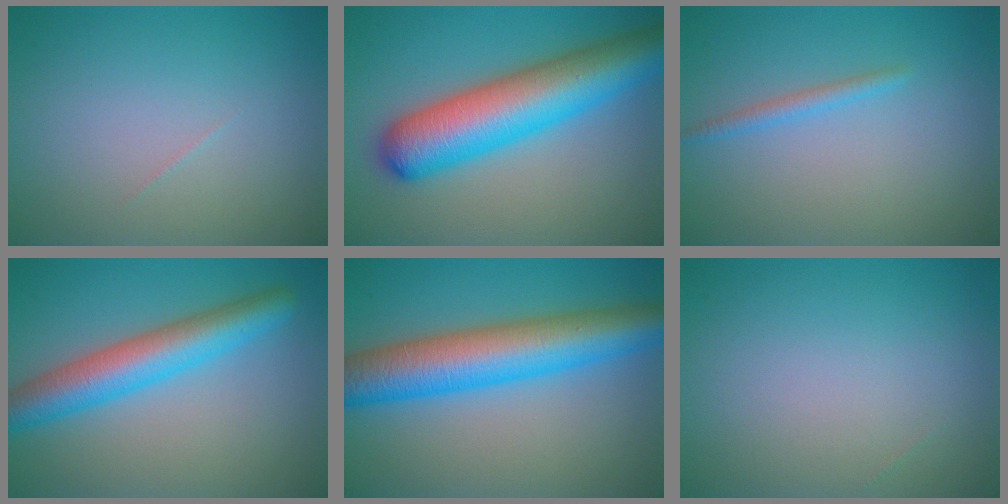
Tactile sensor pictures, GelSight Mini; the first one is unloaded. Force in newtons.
{"total": 10.4, "press": 10.4, "slide": 0.3}
{"total": 1.3, "press": 1.3, "slide": 0.0}
{"total": 6.2, "press": 6.2, "slide": 0.3}
{"total": 9.6, "press": 9.6, "slide": 0.2}
{"total": 0.0}